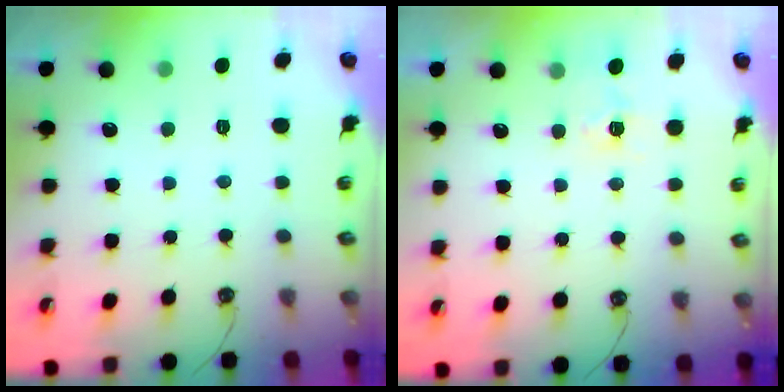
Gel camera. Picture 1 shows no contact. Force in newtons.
{"total": 4.8, "press": 4.8, "slide": 0.6}